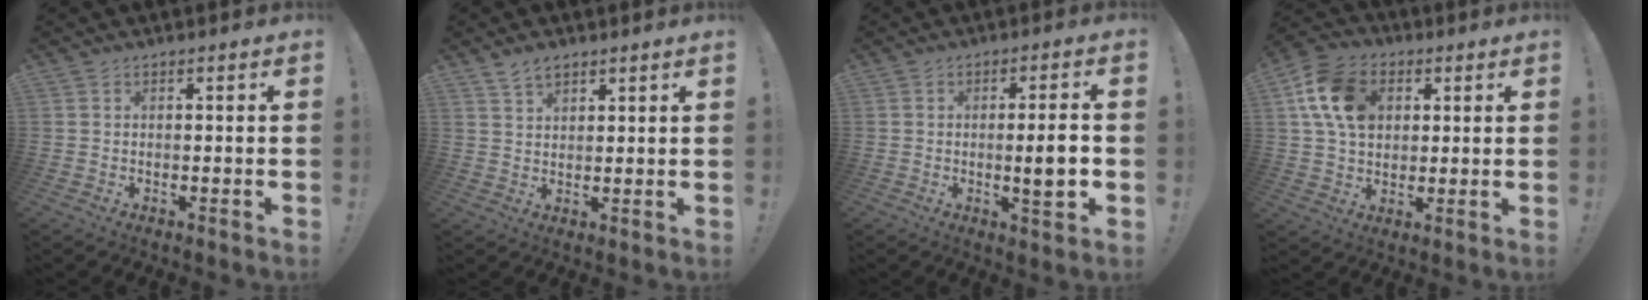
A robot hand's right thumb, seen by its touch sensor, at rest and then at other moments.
{"total": 3.8, "force": [3.2, 1.4, 1.6], "torque": [-0.025, -0.021, 0.059]}
{"total": 7.8, "force": [-0.9, 0.8, 7.7], "torque": [-0.109, -0.006, -0.018]}
{"total": 14.8, "force": [4.3, 11.1, 8.8], "torque": [-0.151, -0.004, 0.086]}